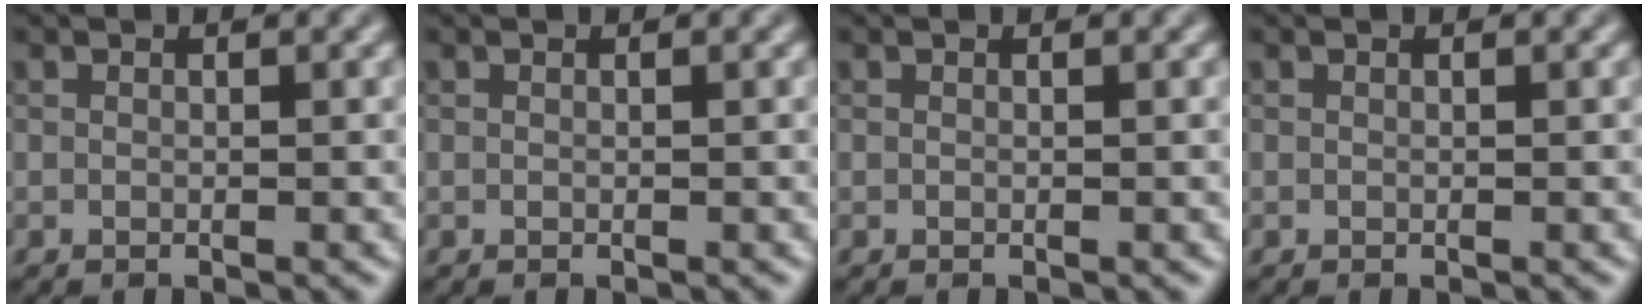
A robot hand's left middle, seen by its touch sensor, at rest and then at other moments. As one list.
[{"total": 0.0}, {"total": 0.0}, {"total": 0.0}]